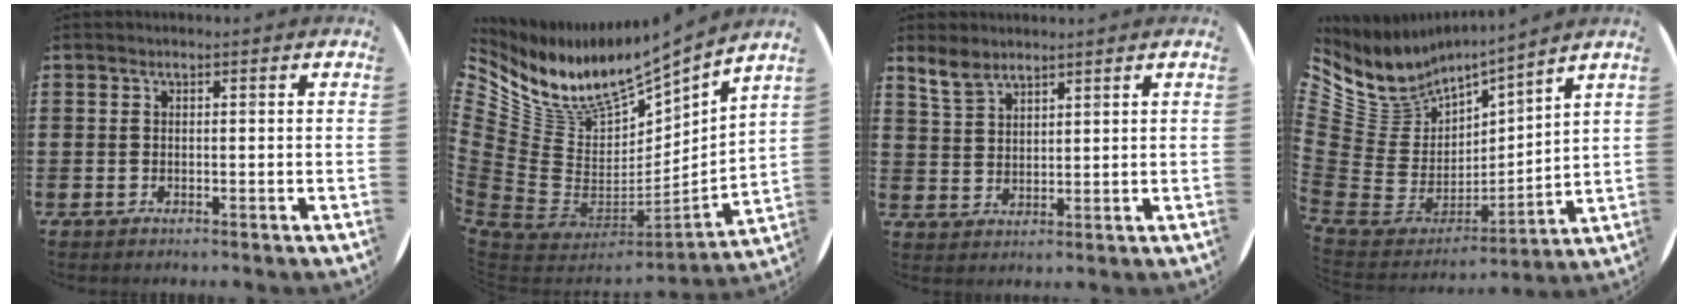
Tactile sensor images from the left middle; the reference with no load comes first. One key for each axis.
{"total": 9.2, "fx": 7.5, "fy": 4.1, "fz": 3.3, "tx": -0.116, "ty": -0.077, "tz": 0.135}
{"total": 3.4, "fx": 2.9, "fy": 1.3, "fz": 1.2, "tx": -0.030, "ty": -0.002, "tz": 0.056}
{"total": 6.2, "fx": 4.8, "fy": 4.0, "fz": -0.3, "tx": -0.045, "ty": -0.054, "tz": 0.090}